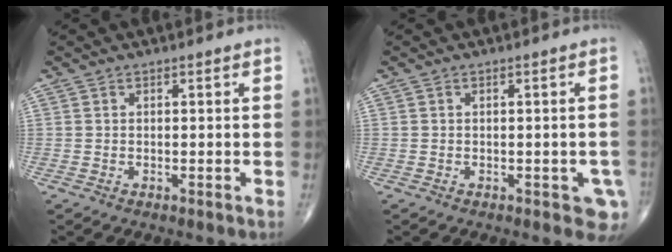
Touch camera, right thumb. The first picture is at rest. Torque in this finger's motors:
{"motor_torque": [0.04, 0.19, -0.09, -0.08, 0.08]}